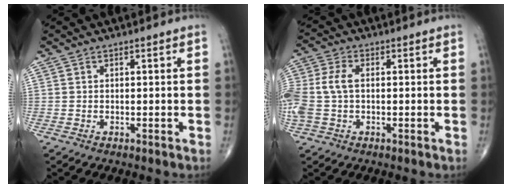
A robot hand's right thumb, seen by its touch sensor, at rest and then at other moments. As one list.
[{"total": 8.5, "force": [0.0, 5.4, 6.6], "torque": [-0.177, 0.017, -0.001]}]